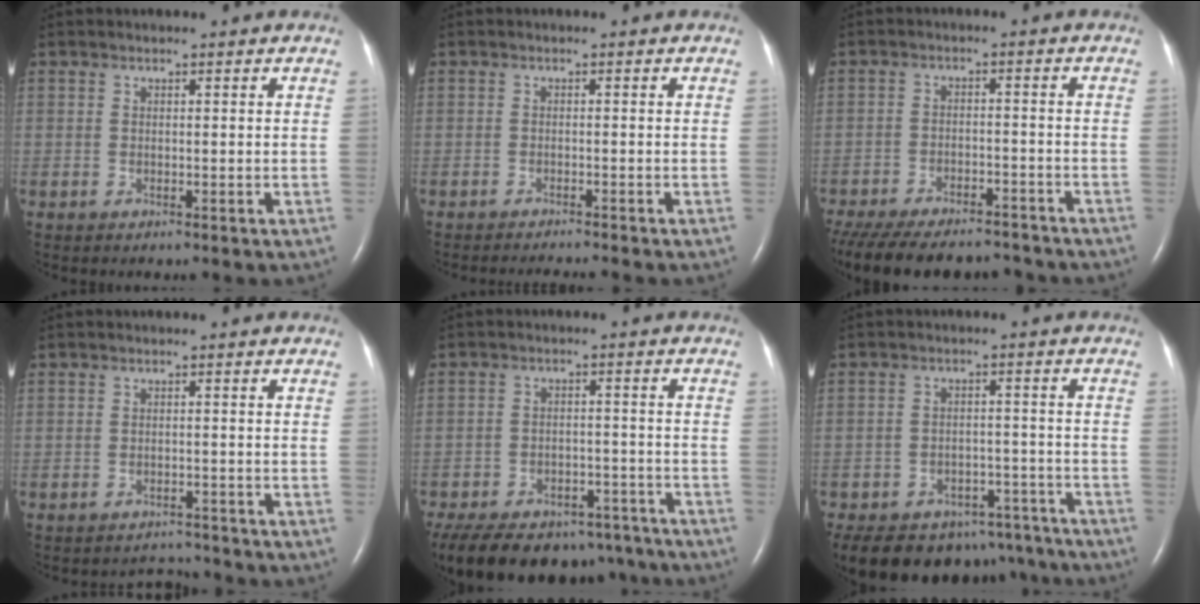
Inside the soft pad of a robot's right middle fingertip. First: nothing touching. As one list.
[{"total": 4.4, "force": [-4.1, -0.4, 1.5], "torque": [-0.016, -0.010, -0.057]}, {"total": 19.7, "force": [-16.7, 6.6, 8.2], "torque": [-0.208, -0.030, -0.236]}, {"total": 2.5, "force": [-2.3, 0.1, -0.9], "torque": [0.009, -0.003, -0.031]}, {"total": 23.2, "force": [-17.9, 11.2, 9.6], "torque": [-0.216, -0.018, -0.239]}, {"total": 17.9, "force": [-14.1, 9.3, 5.9], "torque": [-0.117, 0.008, -0.176]}]